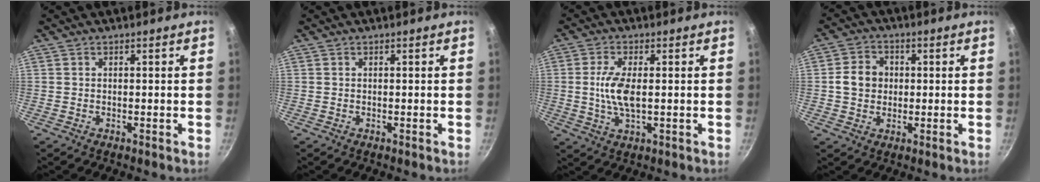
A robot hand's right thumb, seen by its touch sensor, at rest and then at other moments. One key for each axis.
{"total": 0.0}
{"total": 7.1, "fx": 0.2, "fy": 2.9, "fz": 6.5, "tx": -0.137, "ty": -0.001, "tz": 0.001}
{"total": 6.4, "fx": 0.3, "fy": 5.5, "fz": 3.2, "tx": -0.033, "ty": 0.011, "tz": -0.004}